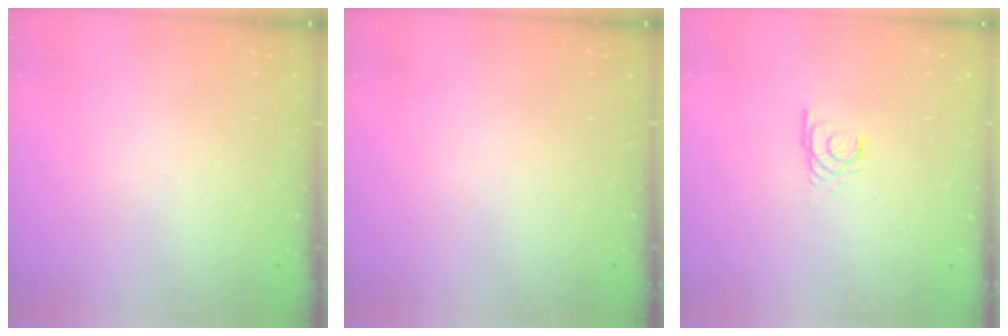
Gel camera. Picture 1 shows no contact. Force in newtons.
{"total": 0.0}
{"total": 2.9, "press": 2.9, "slide": 0.3}